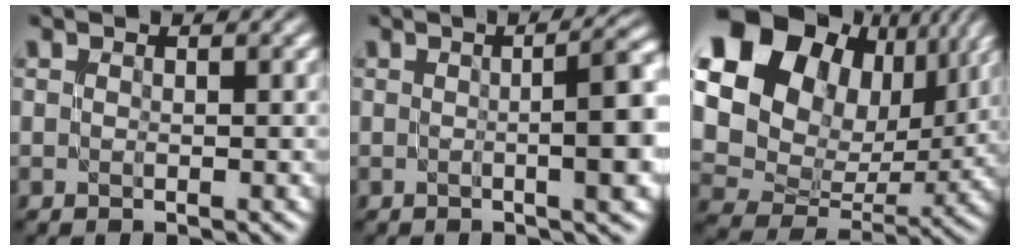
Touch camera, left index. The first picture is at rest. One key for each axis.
{"total": 7.2, "fx": 0.0, "fy": 1.9, "fz": 6.9, "tx": -0.069, "ty": 0.005, "tz": 0.002}
{"total": 16.4, "fx": 6.8, "fy": 12.1, "fz": 8.6, "tx": -0.186, "ty": 0.025, "tz": 0.126}